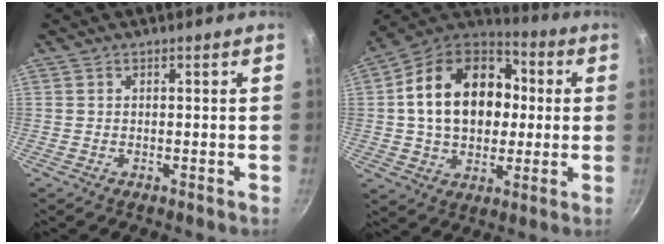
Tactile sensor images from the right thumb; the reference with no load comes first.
{"total": 21.8, "force": [2.4, 16.0, 14.6], "torque": [-0.223, 0.032, 0.034]}